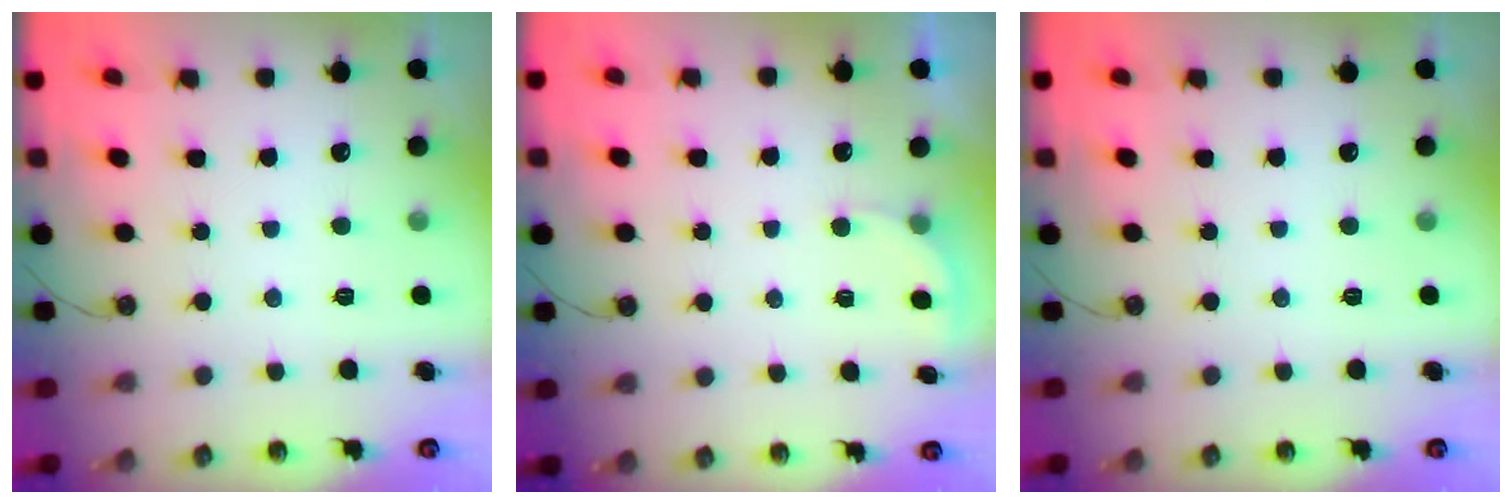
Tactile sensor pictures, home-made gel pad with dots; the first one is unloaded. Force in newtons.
{"total": 2.3, "press": 2.3, "slide": 0.5}
{"total": 0.0}